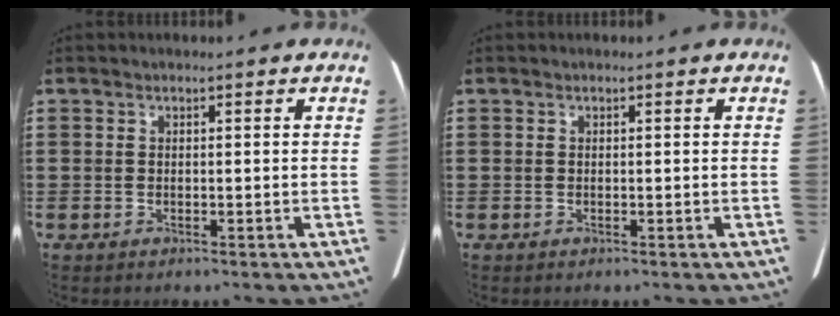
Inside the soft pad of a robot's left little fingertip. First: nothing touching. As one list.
[{"total": 0.0}]